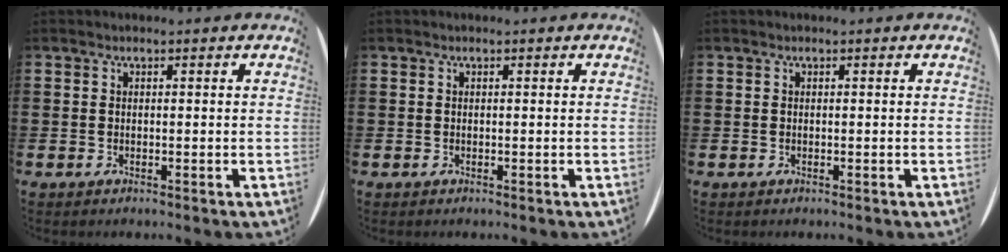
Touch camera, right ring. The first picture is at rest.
{"total": 0.0}
{"total": 0.0}